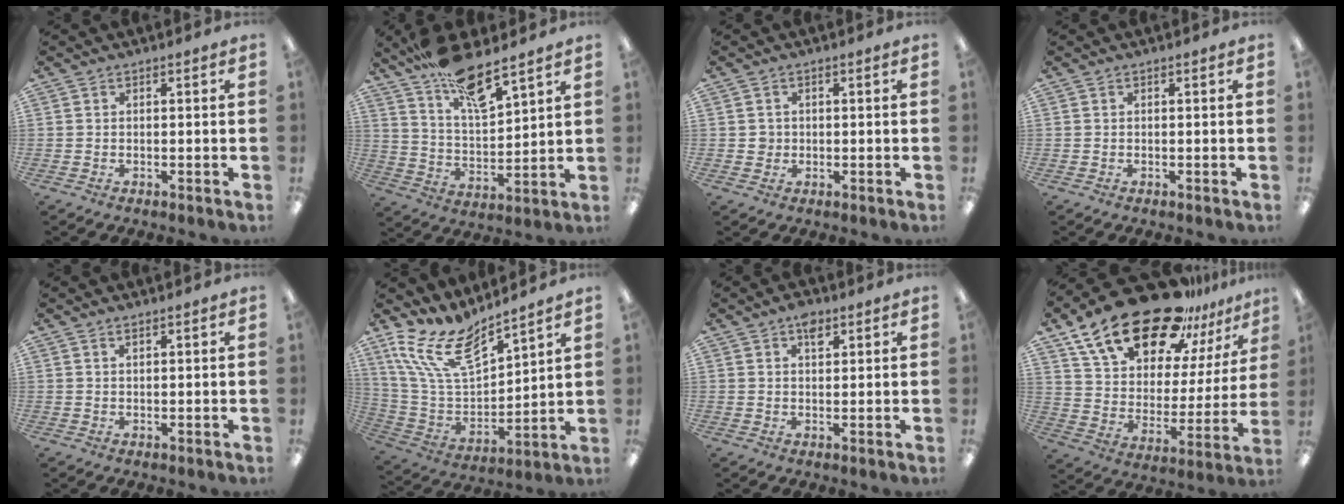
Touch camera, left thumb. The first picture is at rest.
{"total": 14.5, "force": [11.6, 3.7, 7.8], "torque": [-0.143, -0.069, 0.202]}
{"total": 1.9, "force": [0.0, 1.9, 0.3], "torque": [0.000, 0.002, -0.004]}
{"total": 0.0}
{"total": 1.0, "force": [0.7, 0.5, 0.6], "torque": [-0.014, 0.002, 0.012]}
{"total": 17.5, "force": [11.7, 7.9, 10.4], "torque": [-0.217, -0.055, 0.216]}
{"total": 3.9, "force": [2.2, 2.1, 2.4], "torque": [-0.028, -0.006, 0.035]}
{"total": 24.6, "force": [18.9, 10.3, 11.9], "torque": [-0.207, -0.122, 0.331]}